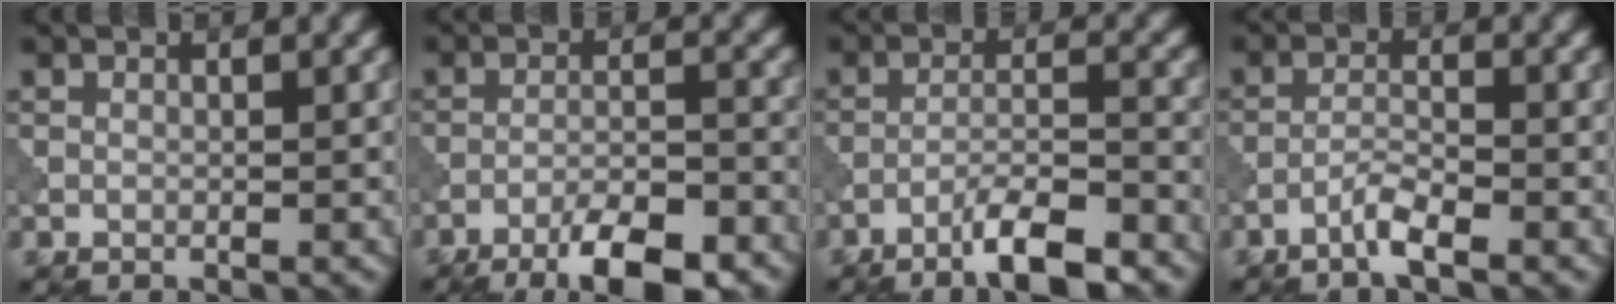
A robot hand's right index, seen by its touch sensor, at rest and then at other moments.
{"total": 7.3, "force": [-5.2, 1.7, 4.9], "torque": [-0.077, 0.003, -0.083]}
{"total": 5.8, "force": [-4.2, 0.8, 3.9], "torque": [-0.065, 0.008, -0.074]}
{"total": 2.3, "force": [-1.7, 0.1, 1.6], "torque": [-0.033, 0.007, -0.041]}